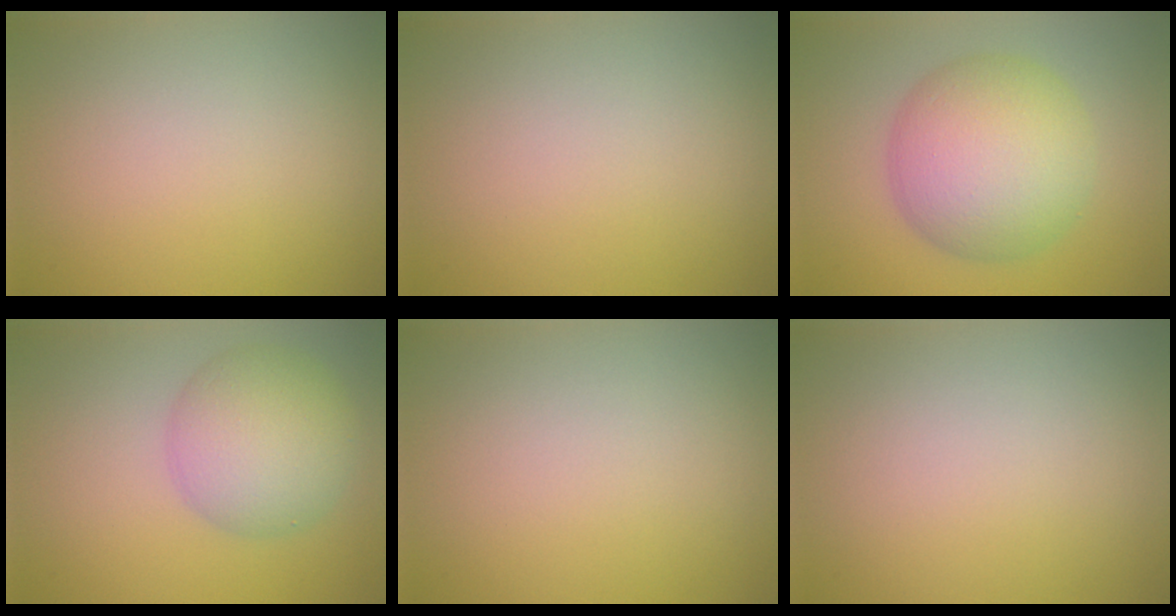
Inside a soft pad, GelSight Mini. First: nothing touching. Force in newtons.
{"total": 0.0}
{"total": 9.2, "press": 9.2, "slide": 0.3}
{"total": 6.6, "press": 6.6, "slide": 0.2}
{"total": 0.0}
{"total": 0.0}